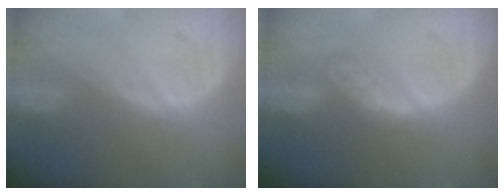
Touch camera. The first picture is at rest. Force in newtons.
{"total": 4.5, "press": 4.5, "slide": 0.7}